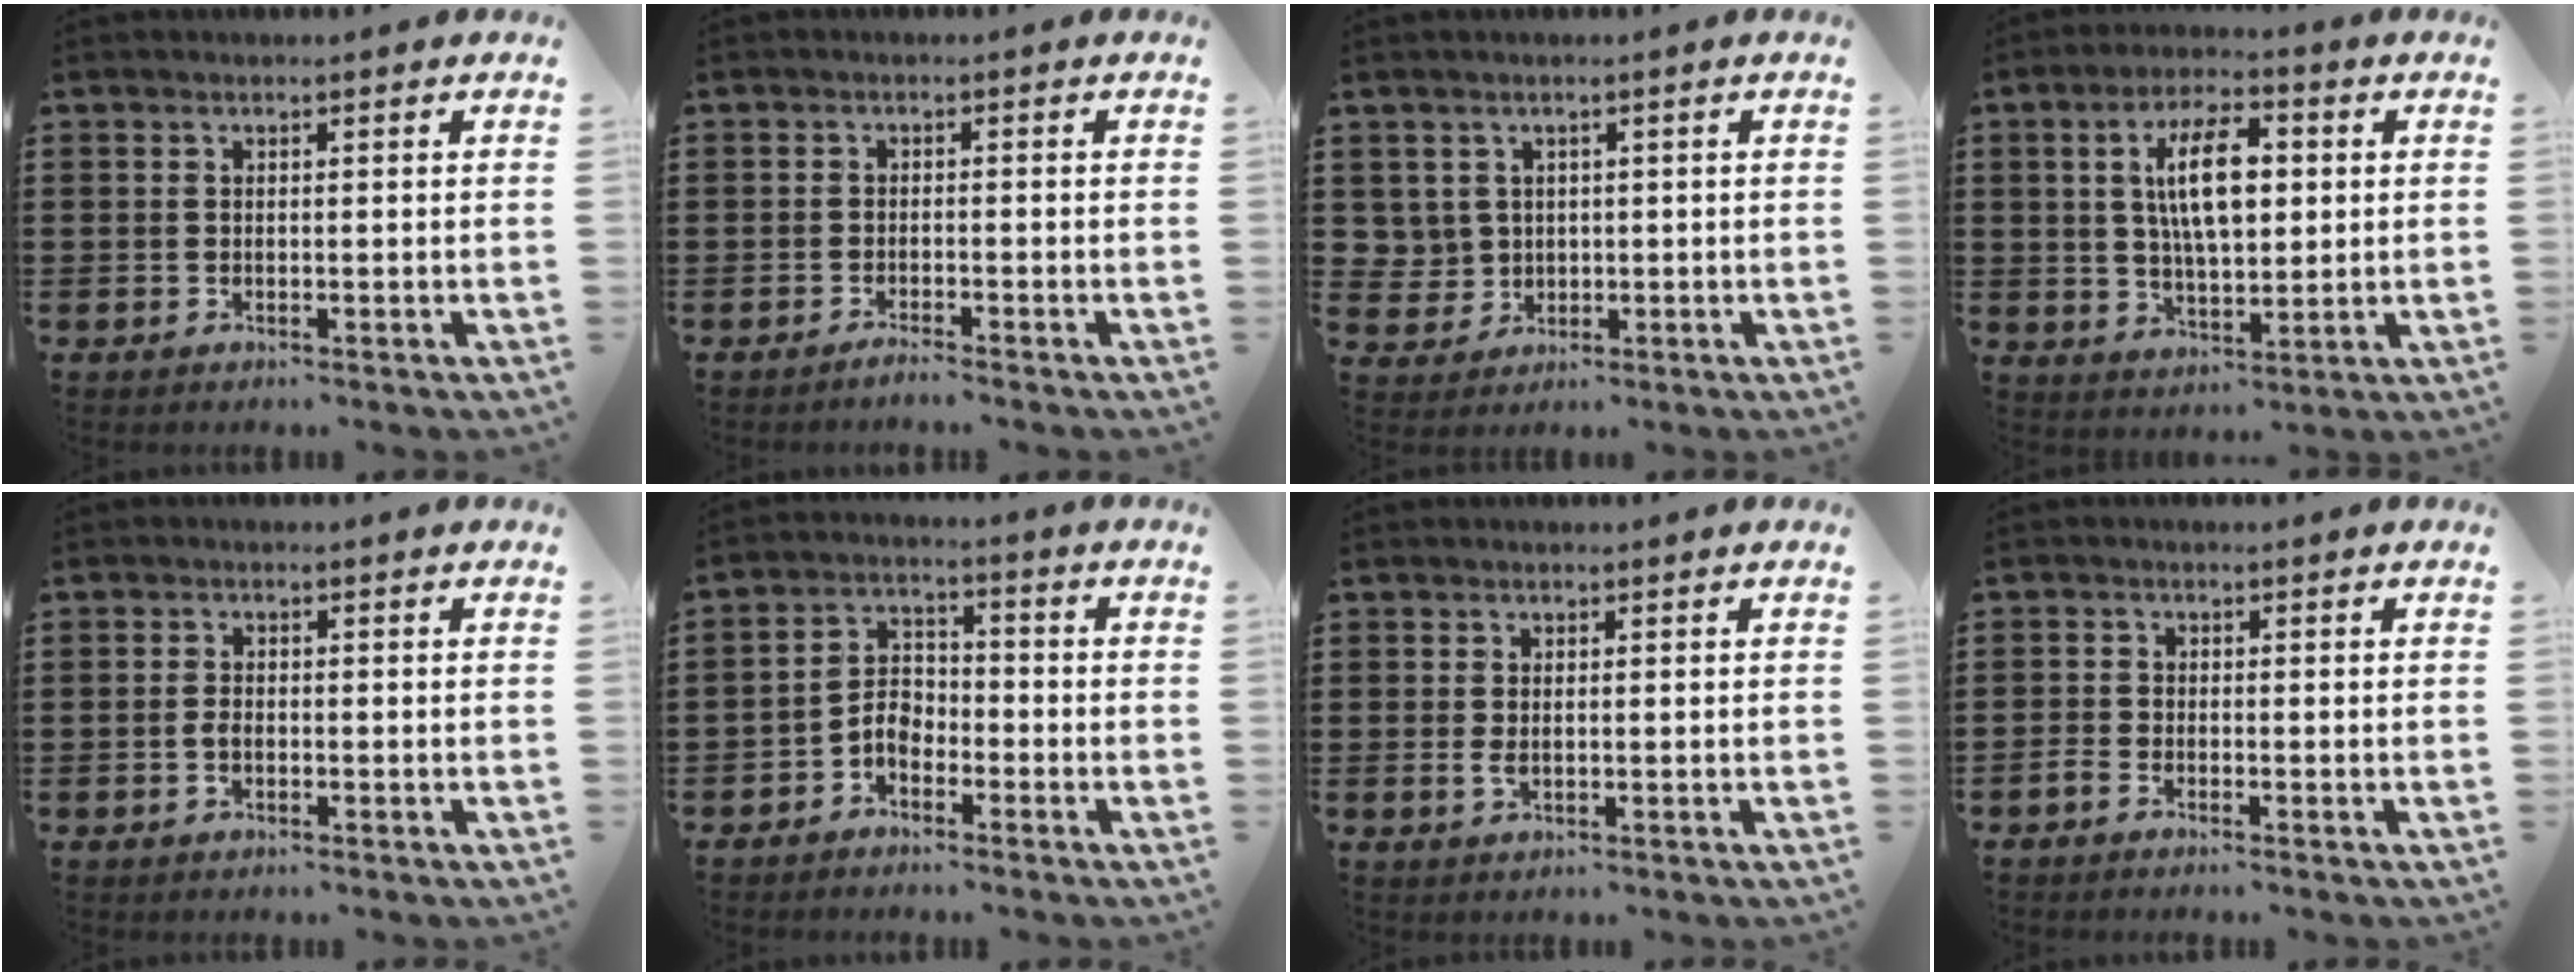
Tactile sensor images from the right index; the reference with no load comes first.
{"total": 1.5, "force": [-1.4, -0.1, 0.5], "torque": [-0.009, -0.002, -0.025]}
{"total": 3.1, "force": [0.8, 3.0, 0.3], "torque": [-0.021, 0.011, 0.014]}
{"total": 10.0, "force": [1.8, 4.1, 8.9], "torque": [-0.158, 0.010, 0.028]}
{"total": 1.7, "force": [-0.7, 0.8, 1.3], "torque": [-0.034, -0.004, -0.014]}
{"total": 4.1, "force": [-2.5, 2.5, 2.2], "torque": [-0.056, 0.005, -0.052]}
{"total": 1.5, "force": [-0.1, 0.6, 1.4], "torque": [-0.035, -0.003, -0.004]}
{"total": 0.6, "force": [-0.6, 0.1, 0.0], "torque": [0.000, 0.000, -0.012]}